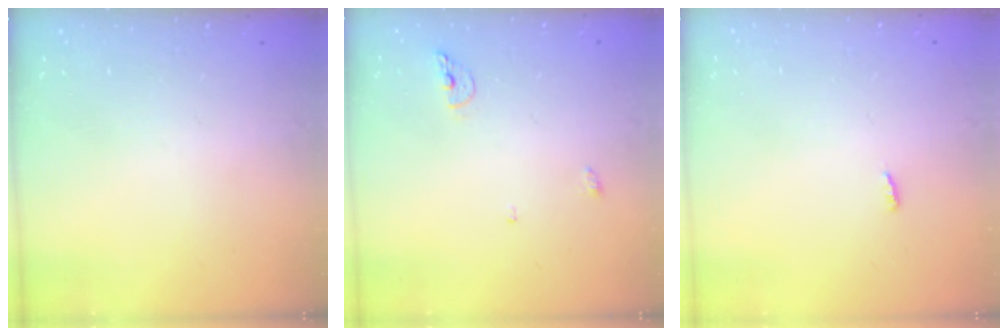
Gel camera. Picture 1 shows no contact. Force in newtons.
{"total": 5.7, "press": 5.6, "slide": 1.2}
{"total": 2.8, "press": 2.7, "slide": 0.8}